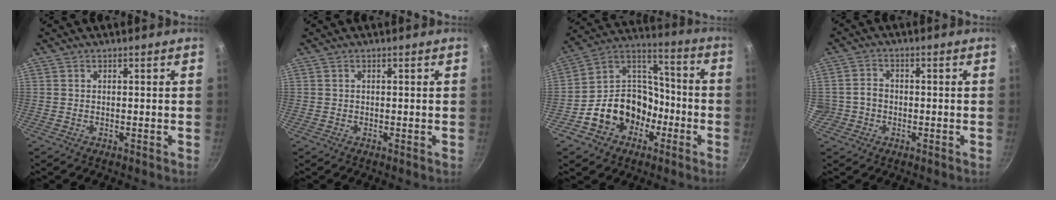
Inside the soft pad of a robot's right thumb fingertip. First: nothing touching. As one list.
[{"total": 0.0}, {"total": 16.5, "force": [-6.6, 13.1, 7.6], "torque": [-0.090, 0.075, -0.113]}, {"total": 3.5, "force": [-1.0, 3.1, 1.3], "torque": [-0.001, 0.016, -0.020]}]